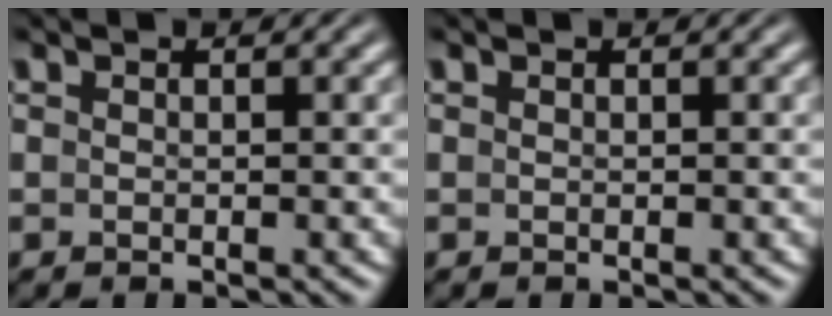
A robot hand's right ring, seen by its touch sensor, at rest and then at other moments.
{"total": 0.0}